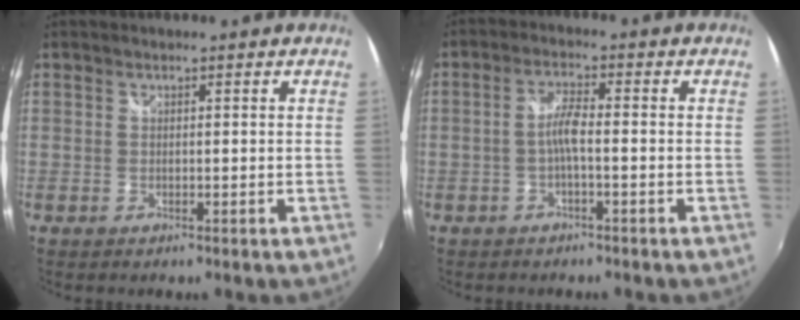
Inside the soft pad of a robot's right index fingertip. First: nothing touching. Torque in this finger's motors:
{"motor_torque": [0.56, -0.08, 0.16, 0.06]}